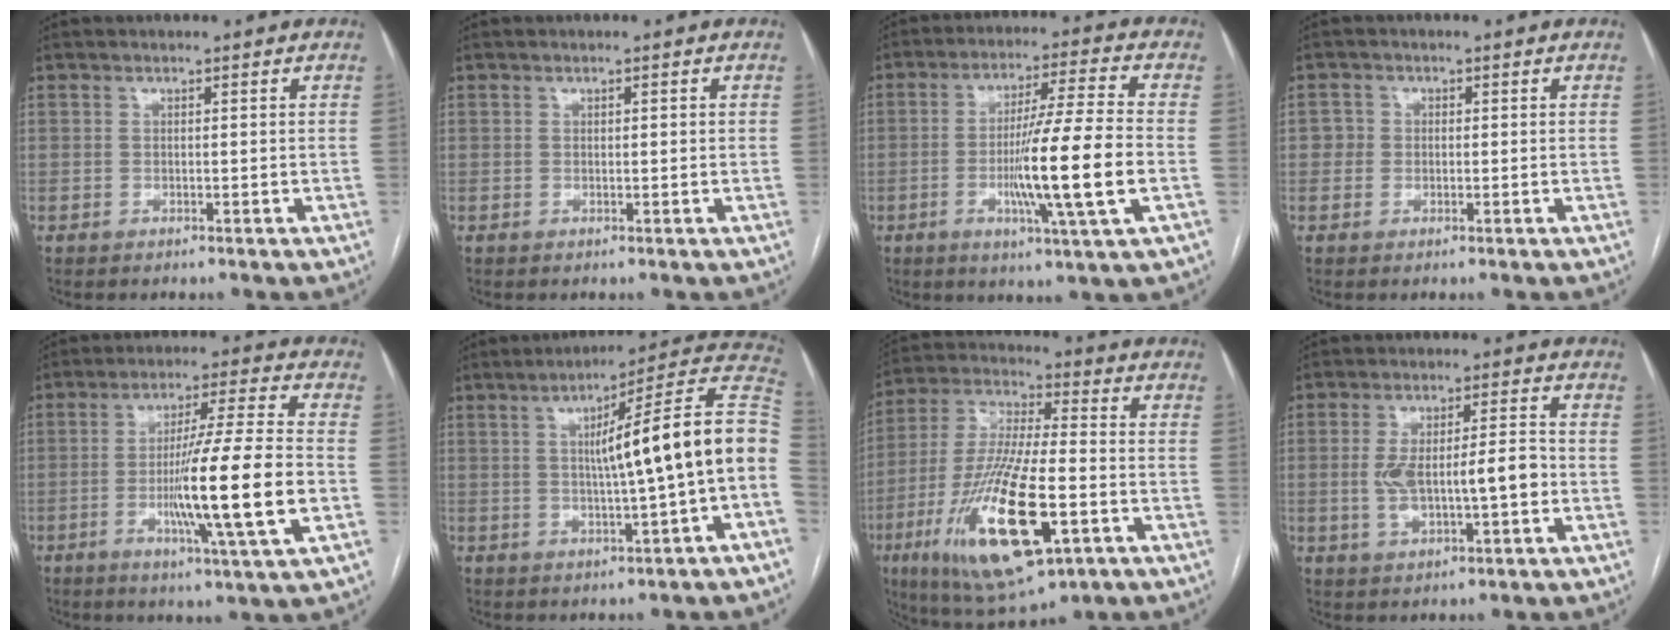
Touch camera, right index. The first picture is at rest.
{"total": 0.7, "force": [0.2, 0.3, 0.7], "torque": [-0.011, 0.002, 0.003]}
{"total": 14.1, "force": [-2.9, -0.8, 13.8], "torque": [-0.243, -0.013, -0.055]}
{"total": 2.0, "force": [0.0, 2.0, 0.2], "torque": [0.005, 0.009, -0.003]}
{"total": 16.0, "force": [-3.4, -0.6, 15.7], "torque": [-0.269, -0.014, -0.062]}
{"total": 17.2, "force": [0.4, 0.0, 17.2], "torque": [-0.225, 0.035, 0.001]}
{"total": 21.7, "force": [-7.5, 5.3, 19.7], "torque": [-0.420, -0.031, -0.123]}
{"total": 9.7, "force": [-1.1, 3.0, 9.2], "torque": [-0.173, 0.020, -0.010]}